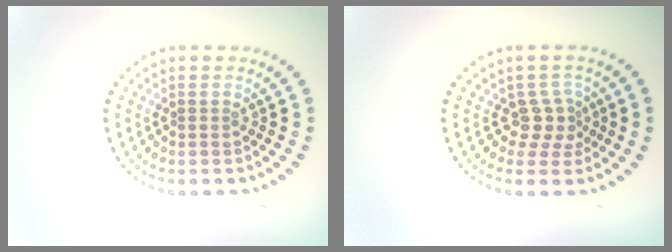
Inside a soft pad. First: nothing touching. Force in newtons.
{"total": 2.2, "press": 1.4, "slide": 1.7}